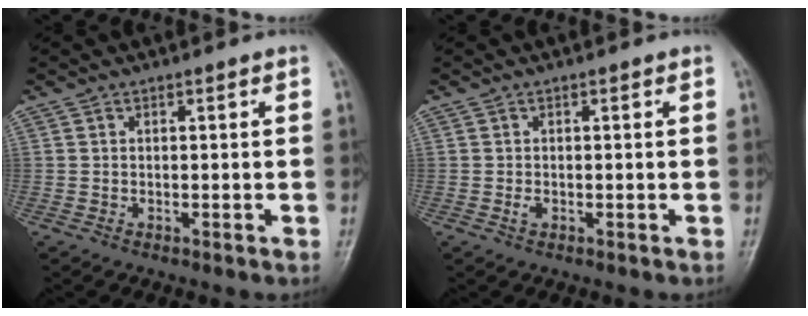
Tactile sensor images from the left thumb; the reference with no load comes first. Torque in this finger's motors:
{"motor_torque": [0.31, 0.63, 0.46, 0.31, 0.00]}